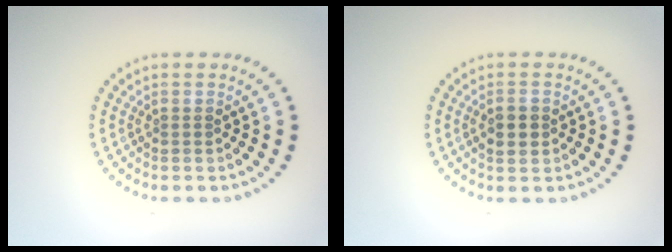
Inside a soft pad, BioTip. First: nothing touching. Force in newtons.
{"total": 1.9, "press": 1.9, "slide": 0.2}